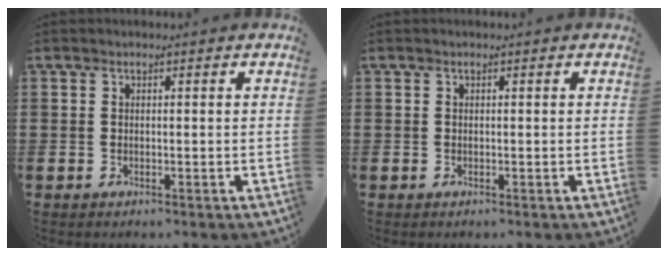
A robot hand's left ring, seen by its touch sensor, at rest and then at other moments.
{"total": 0.0}